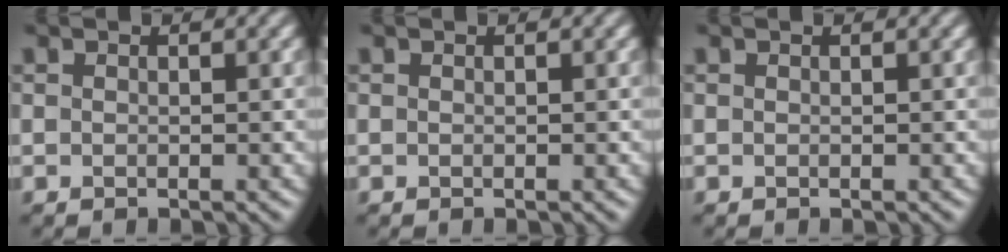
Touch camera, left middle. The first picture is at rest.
{"total": 0.0}
{"total": 0.0}